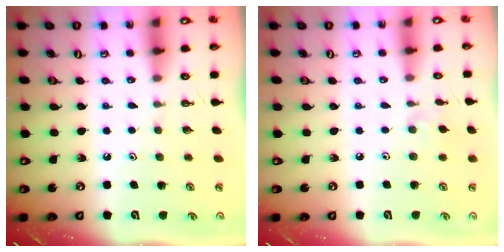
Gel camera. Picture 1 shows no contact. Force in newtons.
{"total": 1.9, "press": 1.8, "slide": 0.4}